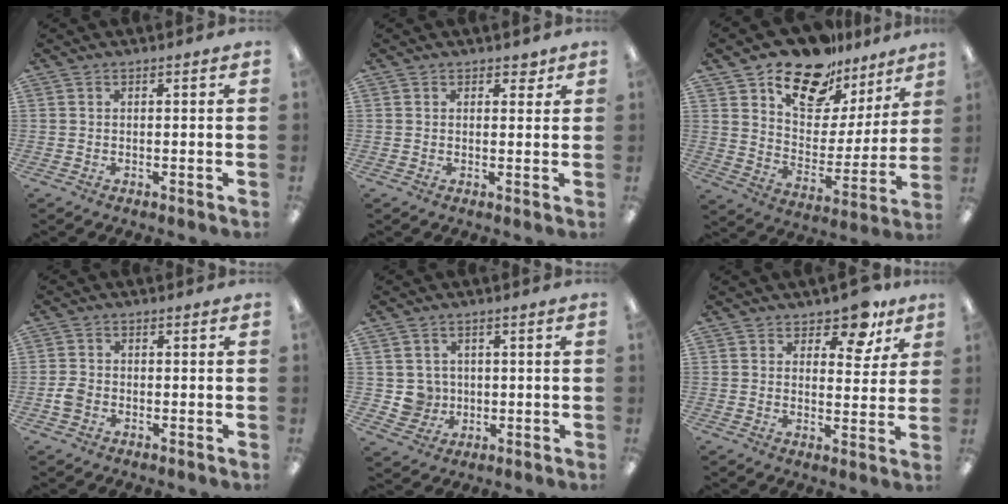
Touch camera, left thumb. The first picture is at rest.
{"total": 2.1, "force": [1.4, 1.4, 0.8], "torque": [0.000, -0.003, 0.022]}
{"total": 16.9, "force": [13.1, 8.8, 6.1], "torque": [-0.115, -0.089, 0.235]}
{"total": 2.9, "force": [-1.0, 2.3, 1.4], "torque": [-0.022, 0.008, -0.020]}
{"total": 5.1, "force": [0.8, 5.0, 0.1], "torque": [-0.004, 0.001, 0.019]}
{"total": 9.3, "force": [6.7, 4.5, 4.6], "torque": [-0.046, -0.040, 0.114]}